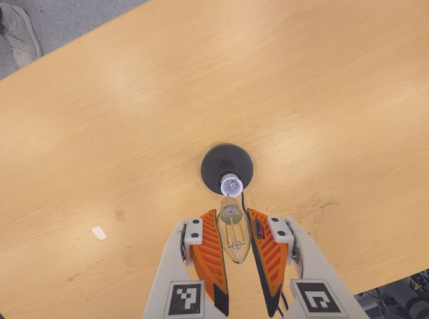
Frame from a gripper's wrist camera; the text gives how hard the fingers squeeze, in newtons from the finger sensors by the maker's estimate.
{"total": 15.6, "left": 17.9, "right": 13.3}